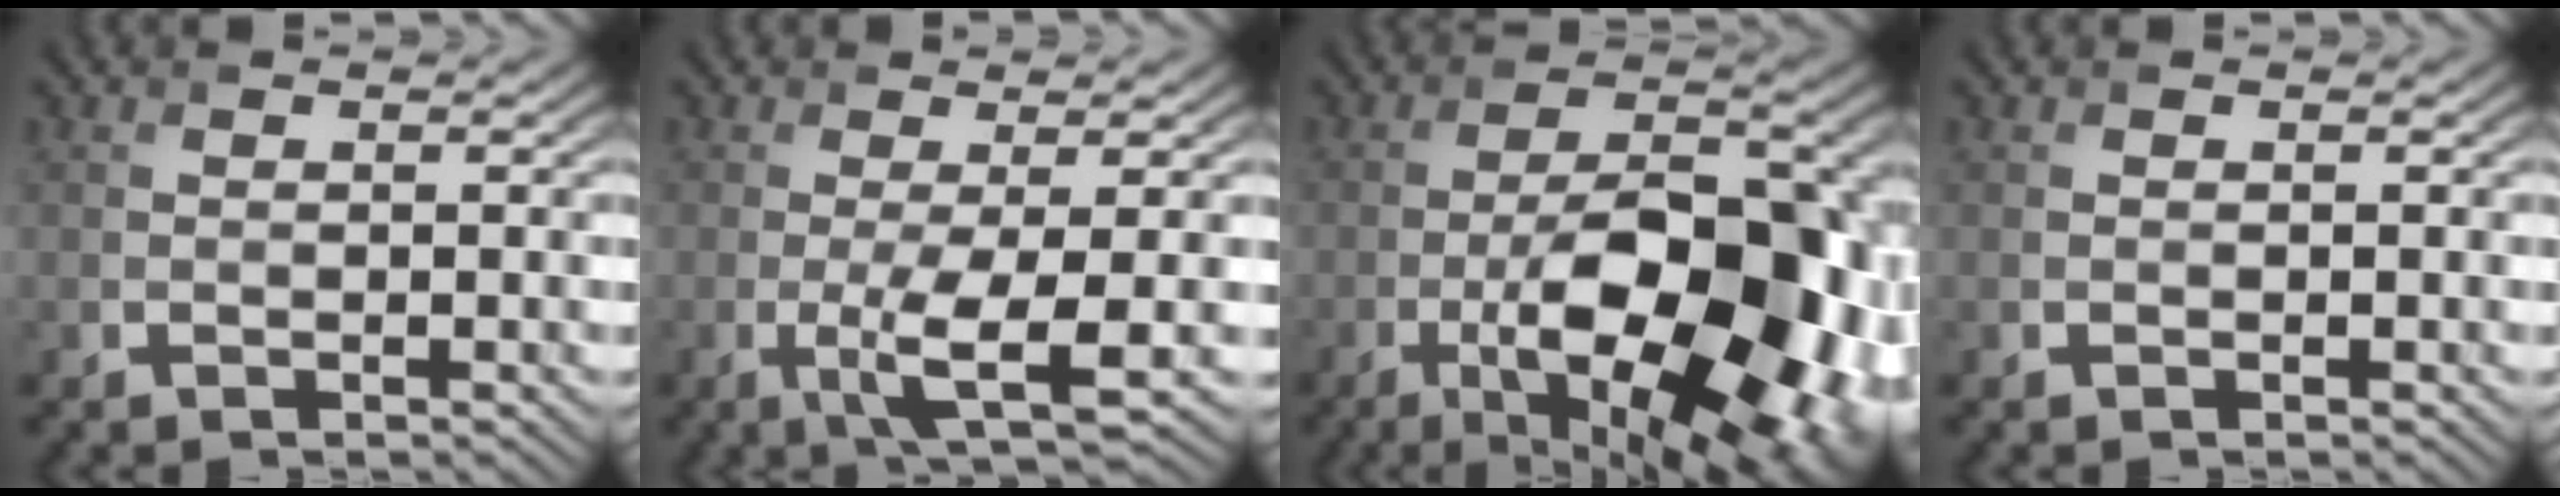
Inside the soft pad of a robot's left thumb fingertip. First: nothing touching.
{"total": 4.7, "force": [-0.8, 0.8, 4.5], "torque": [-0.090, -0.006, -0.016]}
{"total": 17.5, "force": [-5.9, 7.9, 14.4], "torque": [-0.206, -0.006, -0.083]}
{"total": 0.0}